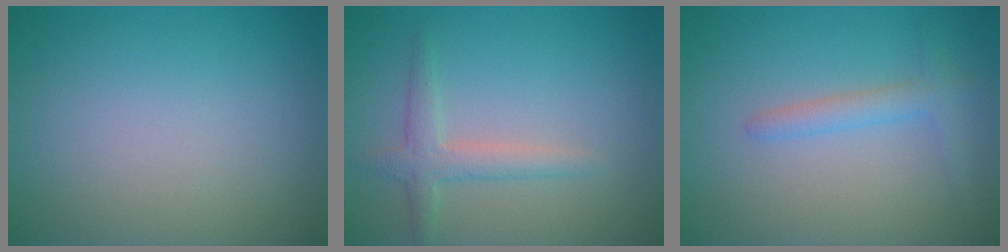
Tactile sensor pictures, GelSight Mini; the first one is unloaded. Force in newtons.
{"total": 2.3, "press": 2.3, "slide": 0.1}
{"total": 2.0, "press": 1.9, "slide": 0.2}